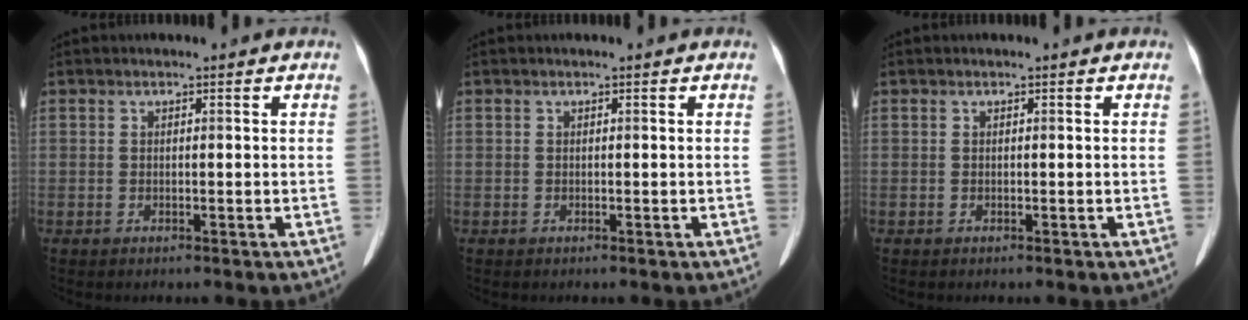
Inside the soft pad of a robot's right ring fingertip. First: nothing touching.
{"total": 0.0}
{"total": 0.0}